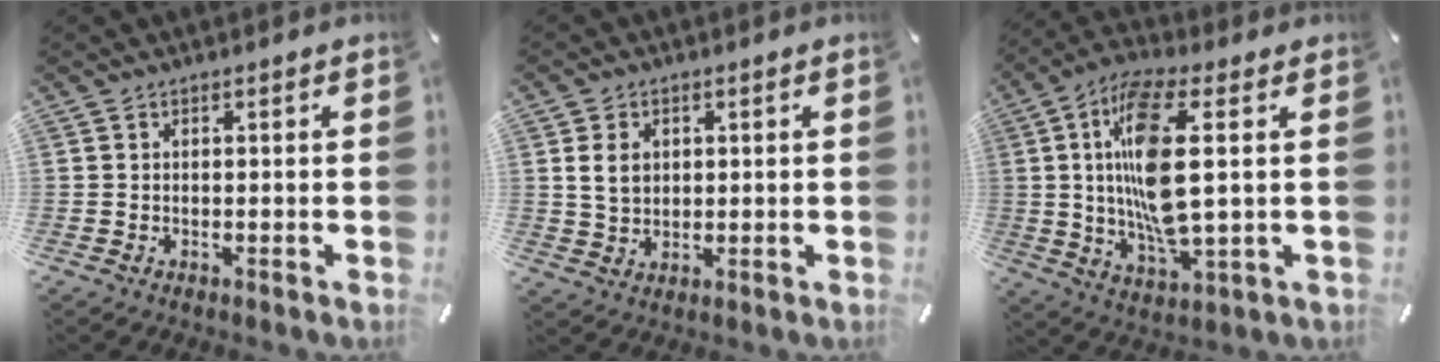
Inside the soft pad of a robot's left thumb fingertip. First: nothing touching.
{"total": 5.2, "force": [1.2, 4.3, 2.7], "torque": [-0.060, 0.003, 0.018]}
{"total": 16.4, "force": [2.5, 5.3, 15.3], "torque": [-0.326, -0.010, 0.036]}